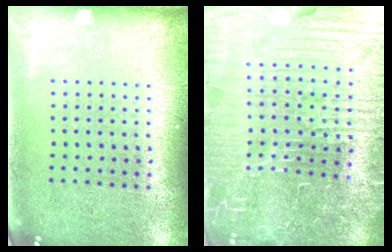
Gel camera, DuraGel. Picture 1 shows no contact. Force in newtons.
{"total": 7.5, "press": 6.6, "slide": 3.5}